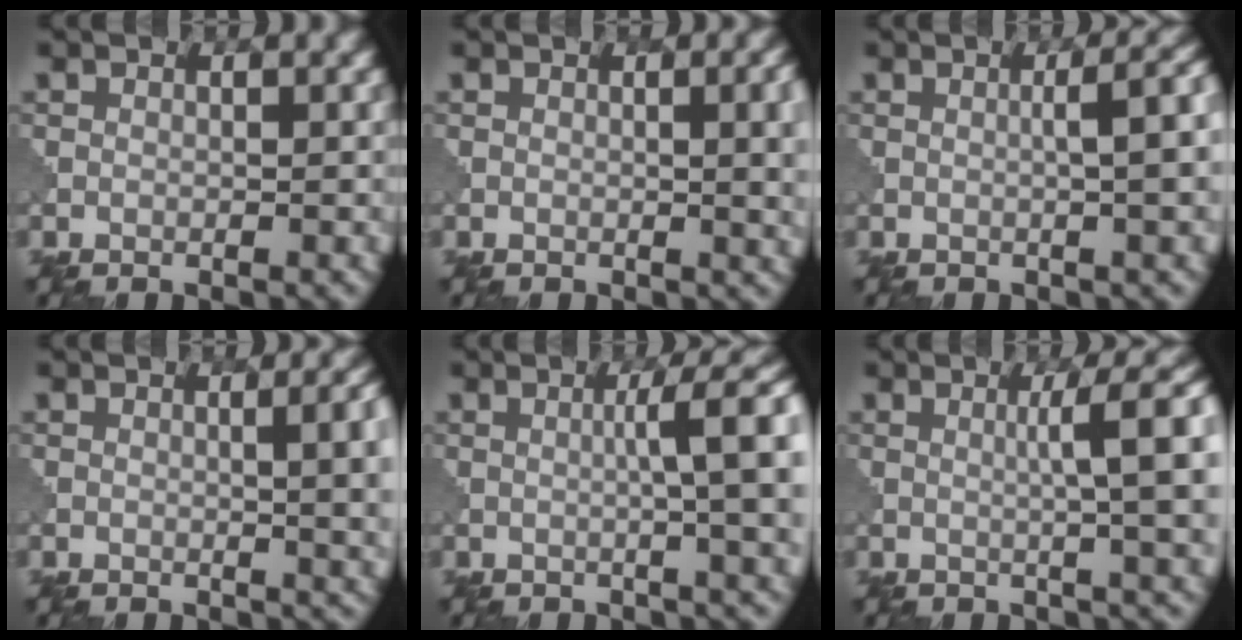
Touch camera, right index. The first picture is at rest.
{"total": 4.4, "force": [0.4, 1.6, 4.1], "torque": [-0.036, 0.003, 0.008]}
{"total": 6.3, "force": [0.2, 2.2, 5.9], "torque": [-0.048, 0.017, 0.003]}
{"total": 6.4, "force": [0.5, 2.6, 5.8], "torque": [-0.036, 0.006, 0.010]}
{"total": 8.9, "force": [0.8, 2.3, 8.5], "torque": [-0.082, 0.019, 0.011]}
{"total": 7.9, "force": [0.9, 1.7, 7.7], "torque": [-0.084, 0.018, 0.016]}